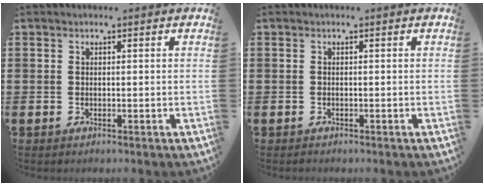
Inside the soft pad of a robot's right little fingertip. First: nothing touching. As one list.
[{"total": 0.0}]